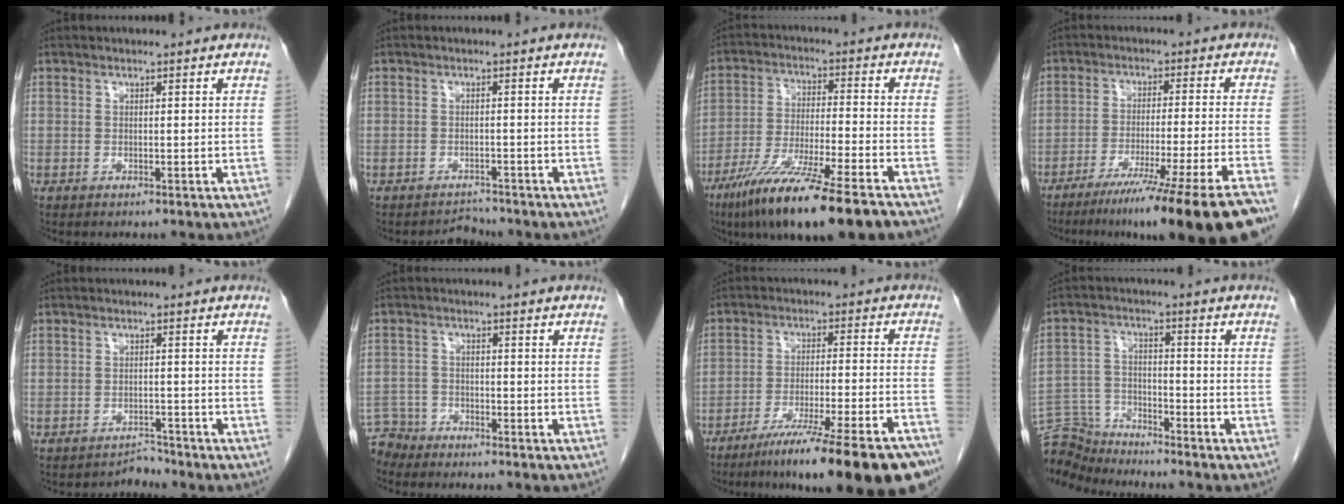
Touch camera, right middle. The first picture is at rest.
{"total": 1.9, "force": [-1.7, 0.3, -0.8], "torque": [0.011, -0.009, -0.025]}
{"total": 16.6, "force": [-11.5, 0.4, 11.9], "torque": [-0.203, -0.050, -0.199]}
{"total": 18.7, "force": [-14.3, -2.6, 11.8], "torque": [-0.126, -0.039, -0.217]}
{"total": 2.1, "force": [-1.8, 0.2, -1.0], "torque": [0.021, -0.002, -0.028]}
{"total": 4.6, "force": [-4.3, 1.4, -0.8], "torque": [0.020, -0.006, -0.084]}
{"total": 20.3, "force": [-15.7, 0.5, 12.8], "torque": [-0.139, -0.019, -0.240]}
{"total": 8.9, "force": [-8.8, 1.0, 0.4], "torque": [-0.013, 0.003, -0.169]}